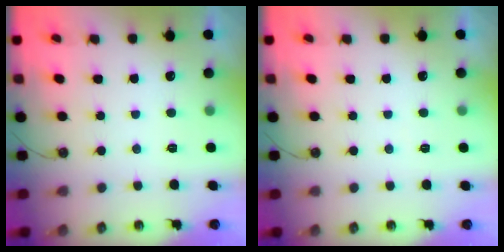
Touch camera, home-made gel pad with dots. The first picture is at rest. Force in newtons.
{"total": 3.1, "press": 3.0, "slide": 0.5}